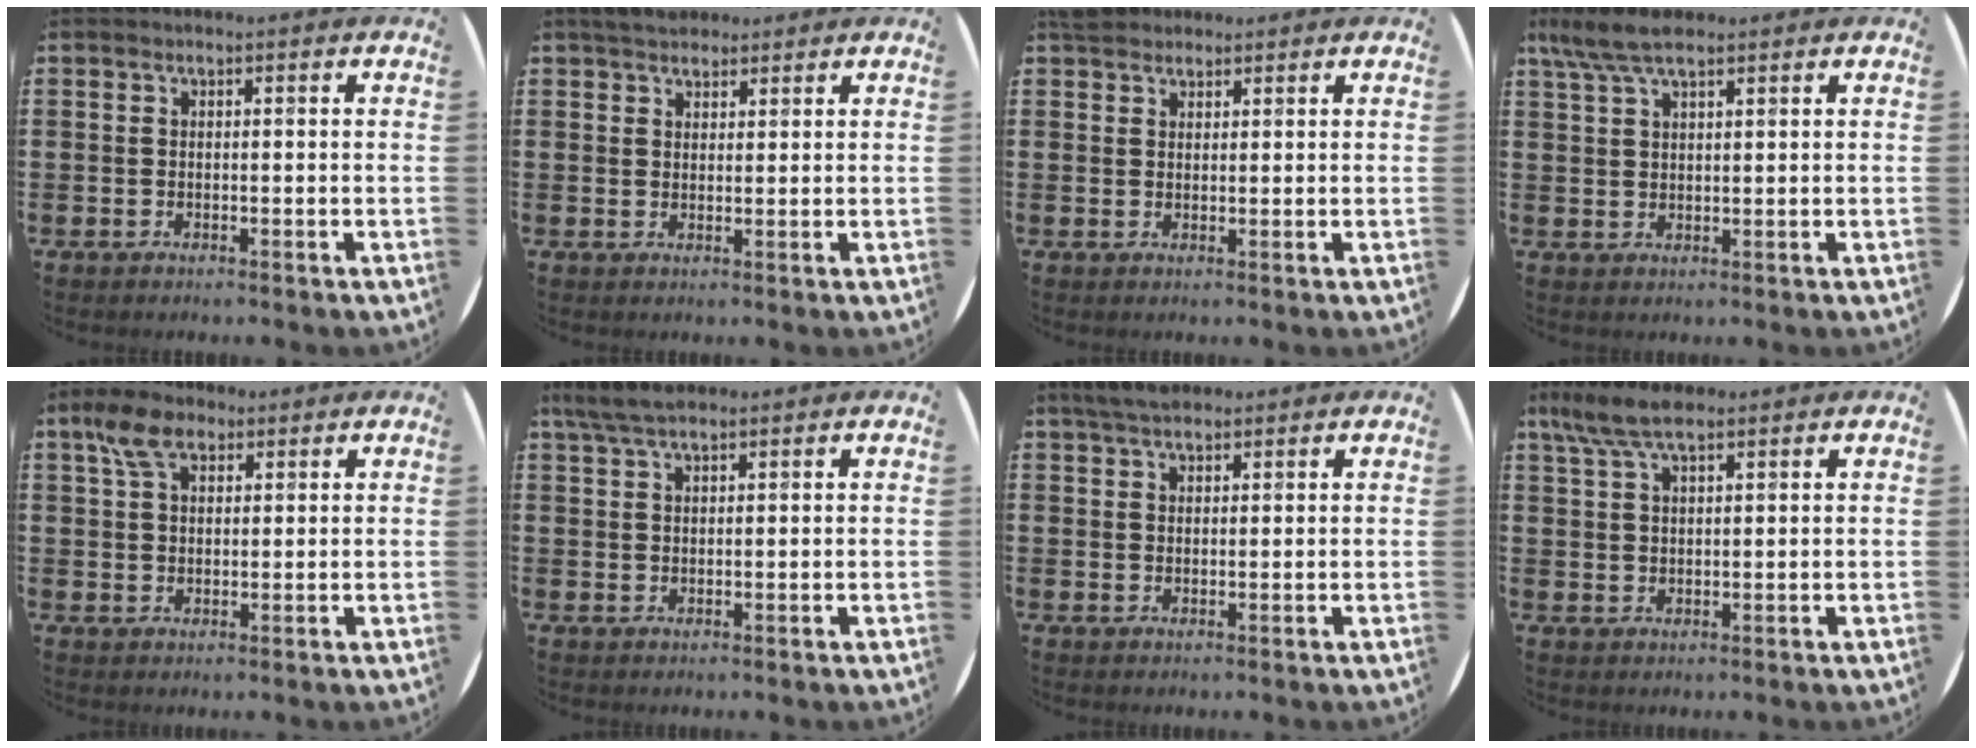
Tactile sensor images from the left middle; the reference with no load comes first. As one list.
[{"total": 2.9, "force": [2.7, 1.0, 0.5], "torque": [-0.014, 0.001, 0.051]}, {"total": 2.4, "force": [2.2, 0.9, 0.2], "torque": [-0.002, 0.004, 0.043]}, {"total": 5.4, "force": [3.9, 1.5, 3.3], "torque": [-0.074, 0.001, 0.071]}, {"total": 5.4, "force": [3.4, 3.1, 2.9], "torque": [-0.059, 0.011, 0.062]}, {"total": 3.6, "force": [2.7, 1.0, 2.1], "torque": [-0.045, 0.005, 0.050]}, {"total": 3.0, "force": [2.6, 0.9, 1.2], "torque": [-0.027, 0.003, 0.049]}, {"total": 6.0, "force": [4.3, 1.9, 3.6], "torque": [-0.081, 0.002, 0.078]}]